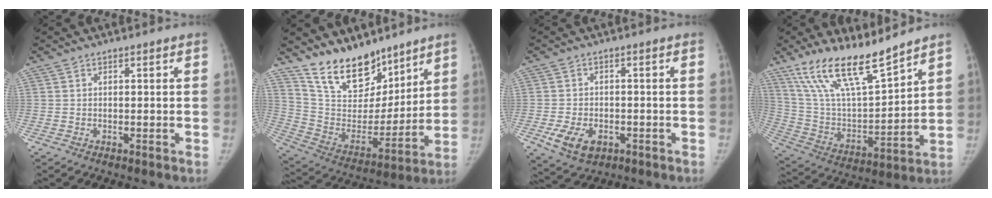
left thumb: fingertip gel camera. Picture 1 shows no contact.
{"total": 17.8, "force": [14.0, 8.3, 7.1], "torque": [-0.078, -0.087, 0.257]}
{"total": 7.2, "force": [-2.7, 4.8, 4.6], "torque": [-0.079, 0.001, -0.038]}
{"total": 18.3, "force": [14.1, 4.3, 10.8], "torque": [-0.175, -0.068, 0.273]}